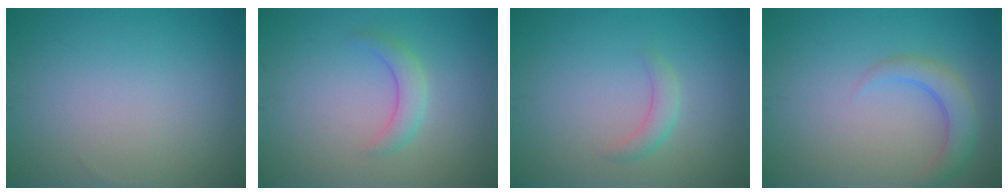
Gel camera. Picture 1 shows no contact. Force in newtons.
{"total": 2.0, "press": 2.0, "slide": 0.0}
{"total": 1.6, "press": 1.6, "slide": 0.1}
{"total": 2.8, "press": 2.8, "slide": 0.3}